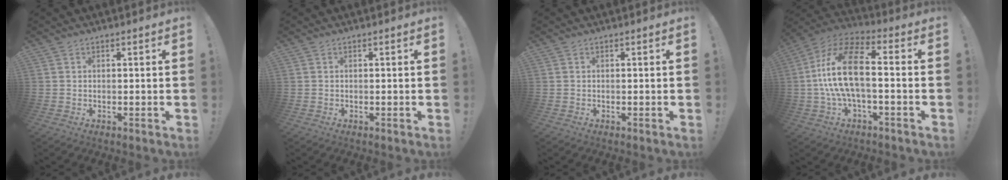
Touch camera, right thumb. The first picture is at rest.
{"total": 0.0}
{"total": 0.0}
{"total": 17.4, "force": [-0.3, 7.7, 15.6], "torque": [-0.289, 0.011, -0.010]}